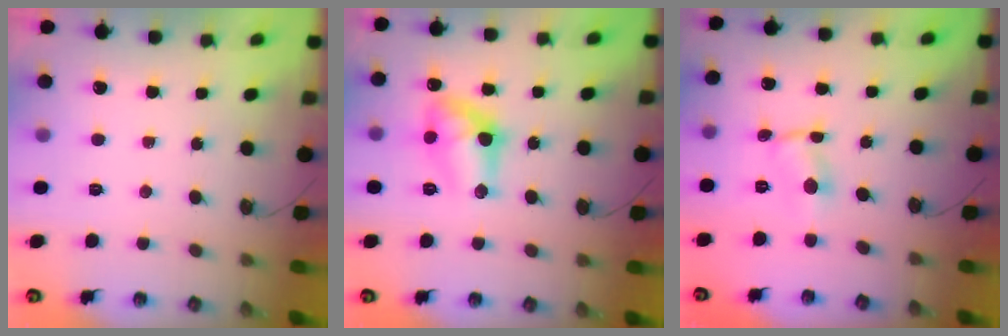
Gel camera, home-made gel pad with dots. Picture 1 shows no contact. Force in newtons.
{"total": 12.2, "press": 12.2, "slide": 0.7}
{"total": 1.0, "press": 1.0, "slide": 0.1}